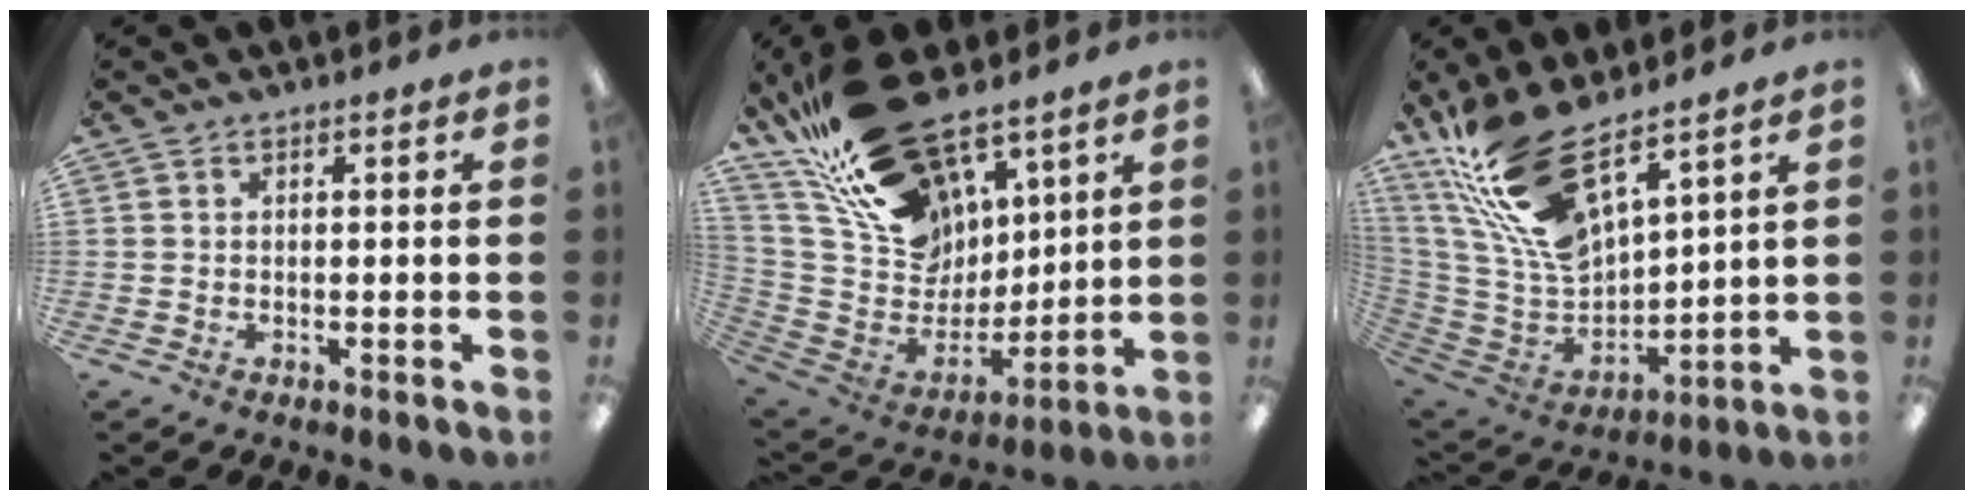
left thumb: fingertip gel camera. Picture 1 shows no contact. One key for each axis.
{"total": 25.8, "fx": 17.6, "fy": 13.6, "fz": 13.0, "tx": -0.239, "ty": -0.105, "tz": 0.330}
{"total": 21.2, "fx": 14.8, "fy": 8.4, "fz": 12.6, "tx": -0.275, "ty": -0.086, "tz": 0.267}